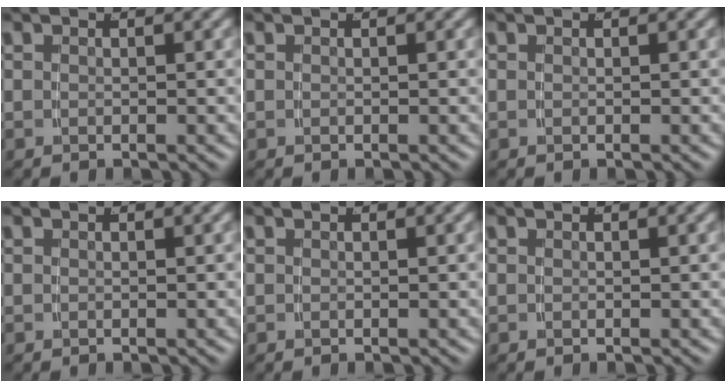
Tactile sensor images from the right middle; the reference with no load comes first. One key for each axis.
{"total": 0.0}
{"total": 0.0}
{"total": 0.0}
{"total": 0.0}
{"total": 0.0}